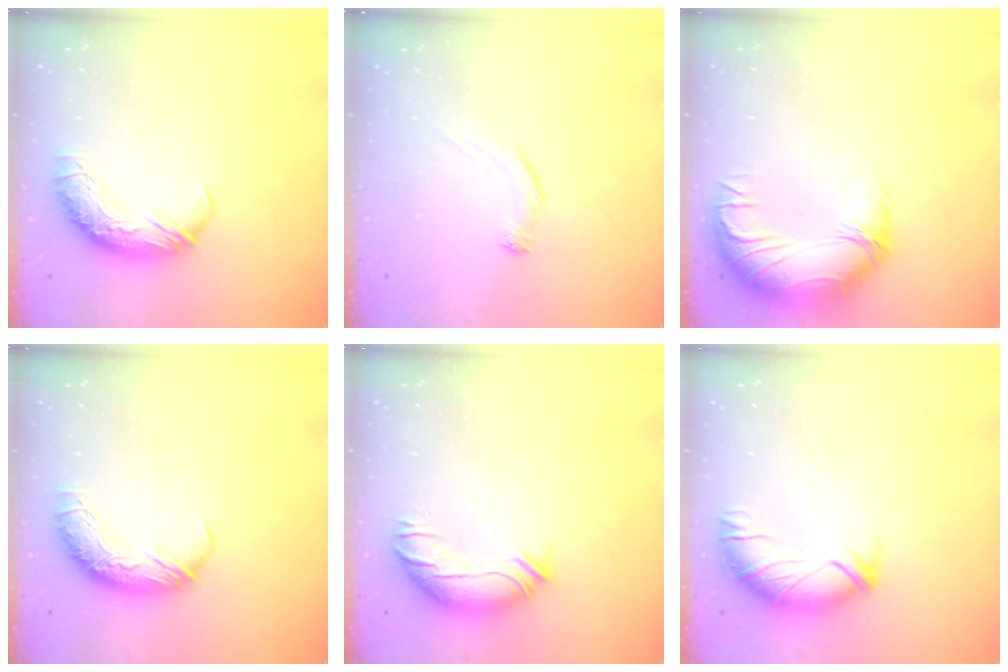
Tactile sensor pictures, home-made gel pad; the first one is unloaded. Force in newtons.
{"total": 6.4, "press": 6.3, "slide": 0.8}
{"total": 2.8, "press": 0.1, "slide": 2.8}
{"total": 0.0}
{"total": 2.7, "press": 2.1, "slide": 1.7}
{"total": 3.3, "press": 3.1, "slide": 1.2}